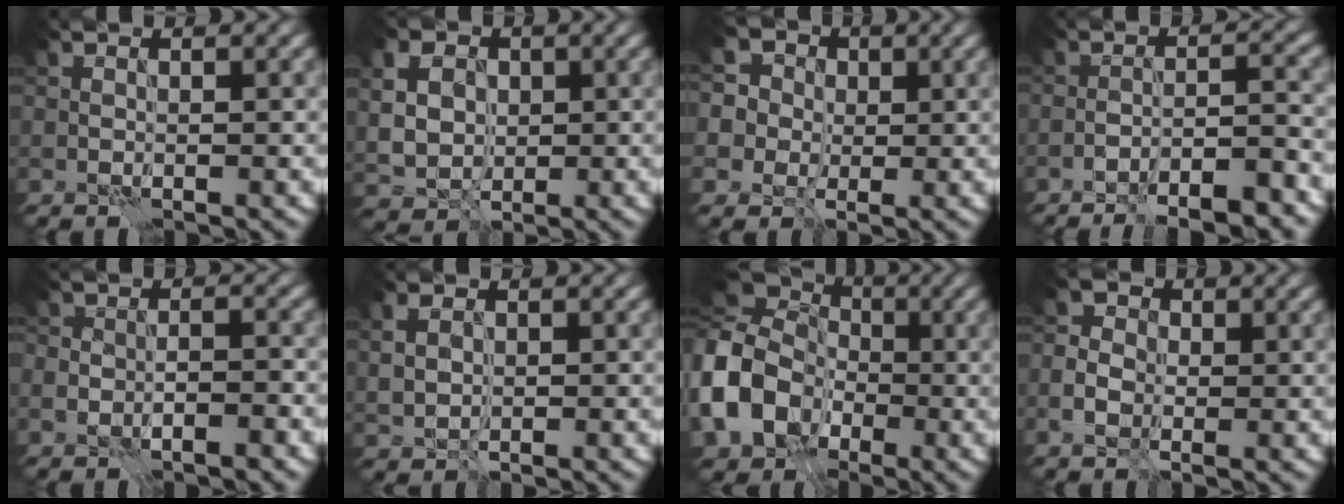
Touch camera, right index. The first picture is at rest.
{"total": 6.3, "force": [1.7, 5.1, 3.3], "torque": [-0.073, 0.021, 0.020]}
{"total": 9.5, "force": [3.3, 7.9, 4.0], "torque": [-0.074, 0.028, 0.016]}
{"total": 8.0, "force": [-6.5, 1.8, 4.4], "torque": [-0.054, 0.016, -0.083]}
{"total": 2.6, "force": [-1.6, 1.4, 1.5], "torque": [-0.016, 0.008, -0.030]}
{"total": 2.5, "force": [0.5, 1.9, 1.5], "torque": [-0.031, 0.002, 0.010]}
{"total": 12.5, "force": [-2.3, 10.3, 6.6], "torque": [-0.160, -0.025, -0.059]}
{"total": 3.2, "force": [-0.8, 2.5, 1.8], "torque": [-0.036, 0.002, -0.019]}